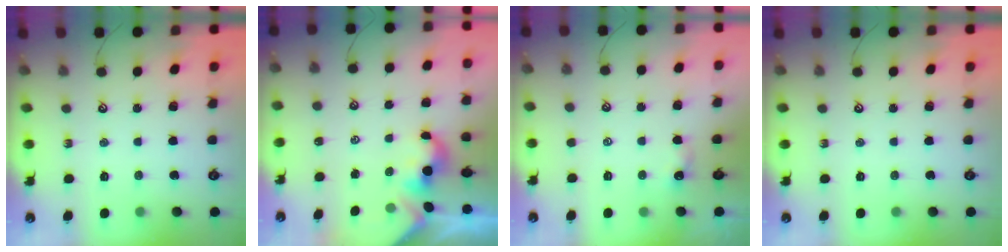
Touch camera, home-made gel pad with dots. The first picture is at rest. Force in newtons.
{"total": 0.6, "press": 0.5, "slide": 0.3}
{"total": 3.6, "press": 3.6, "slide": 0.1}
{"total": 0.0}